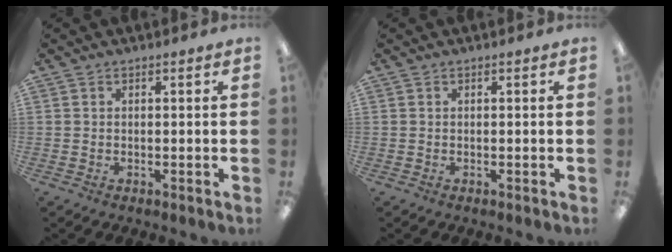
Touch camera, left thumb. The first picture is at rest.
{"total": 0.0}